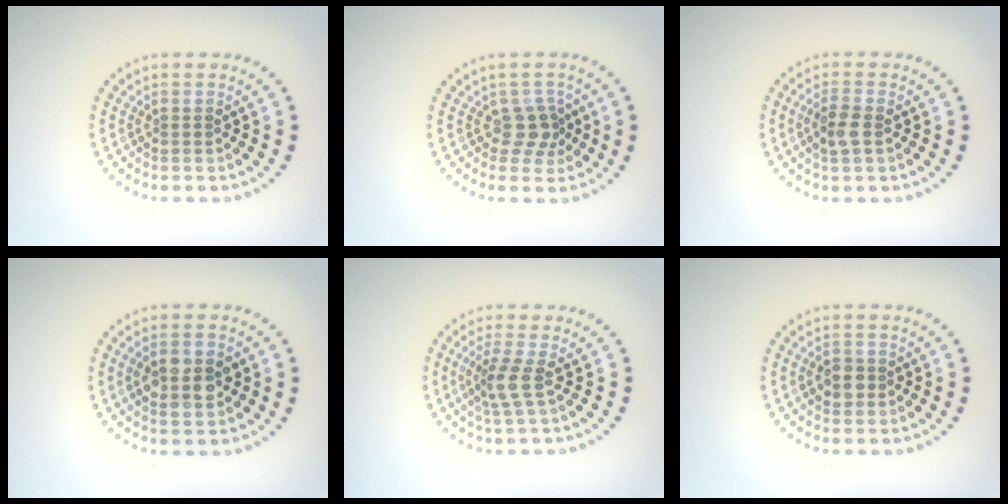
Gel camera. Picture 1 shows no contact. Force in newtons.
{"total": 2.4, "press": 1.9, "slide": 1.6}
{"total": 2.2, "press": 2.1, "slide": 0.5}
{"total": 3.6, "press": 3.6, "slide": 0.1}
{"total": 2.4, "press": 1.9, "slide": 1.6}
{"total": 1.9, "press": 1.8, "slide": 0.5}